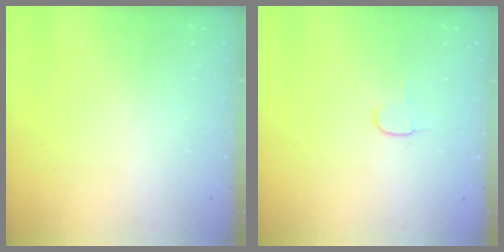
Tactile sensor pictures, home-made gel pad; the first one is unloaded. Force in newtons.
{"total": 3.8, "press": 3.8, "slide": 0.4}